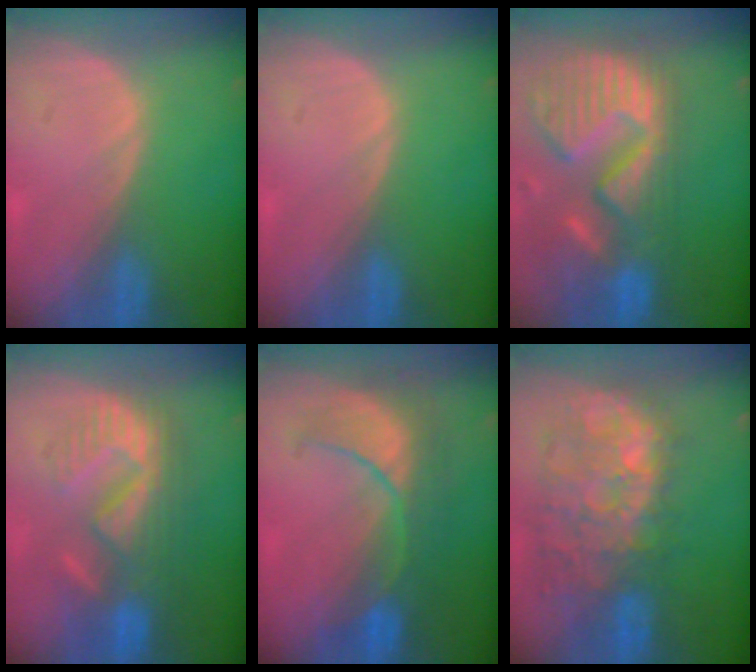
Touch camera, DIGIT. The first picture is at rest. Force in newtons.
{"total": 0.0}
{"total": 14.3, "press": 11.9, "slide": 7.9}
{"total": 10.1, "press": 9.4, "slide": 3.5}
{"total": 8.3, "press": 8.3, "slide": 0.8}
{"total": 11.3, "press": 10.5, "slide": 4.1}